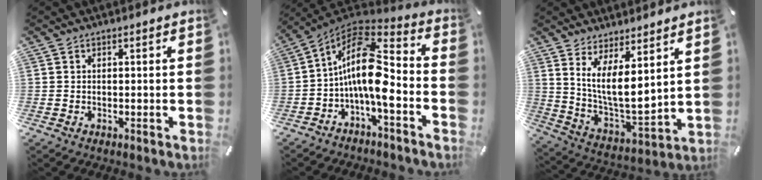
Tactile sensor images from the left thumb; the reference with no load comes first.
{"total": 15.4, "force": [-2.6, 6.8, 13.6], "torque": [-0.279, 0.000, -0.049]}
{"total": 10.1, "force": [6.2, 3.6, 7.1], "torque": [-0.151, -0.055, 0.120]}